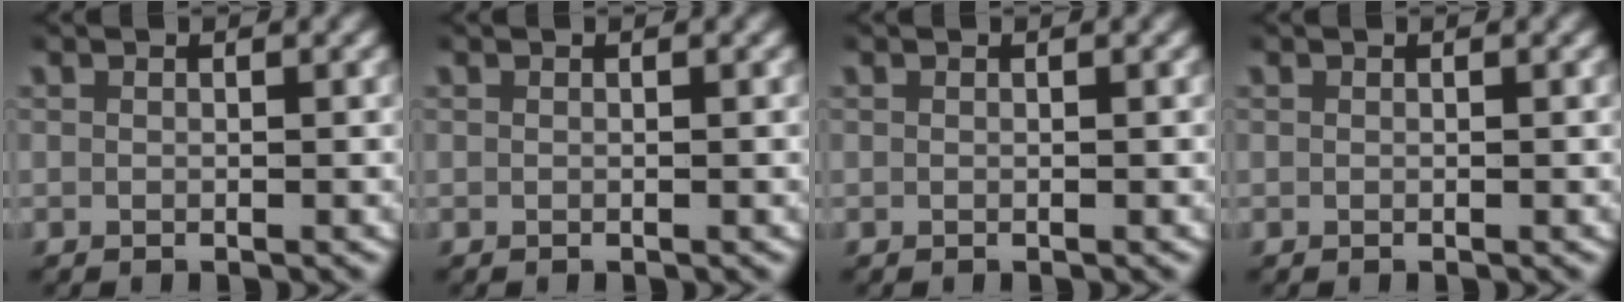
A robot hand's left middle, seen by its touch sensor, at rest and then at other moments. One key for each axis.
{"total": 0.0}
{"total": 0.0}
{"total": 0.0}